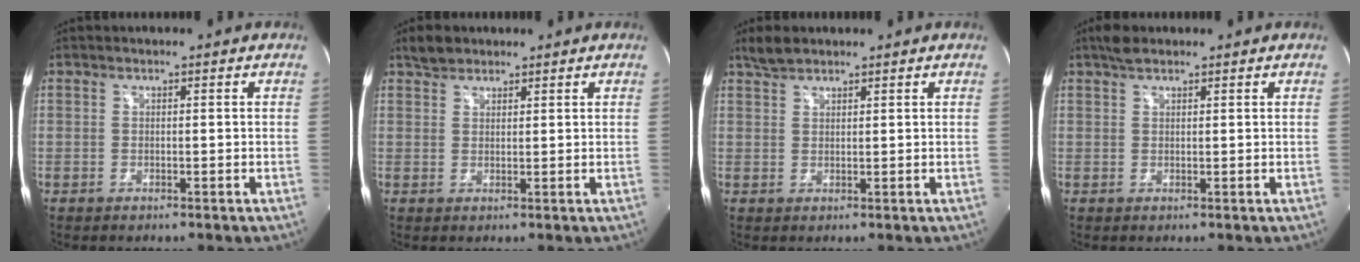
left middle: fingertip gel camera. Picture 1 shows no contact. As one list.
[{"total": 2.6, "force": [2.2, 1.4, 0.6], "torque": [-0.015, 0.012, 0.039]}, {"total": 3.0, "force": [2.4, 1.7, 0.7], "torque": [-0.017, 0.014, 0.043]}, {"total": 2.4, "force": [1.9, 0.9, 1.2], "torque": [-0.026, 0.016, 0.034]}]